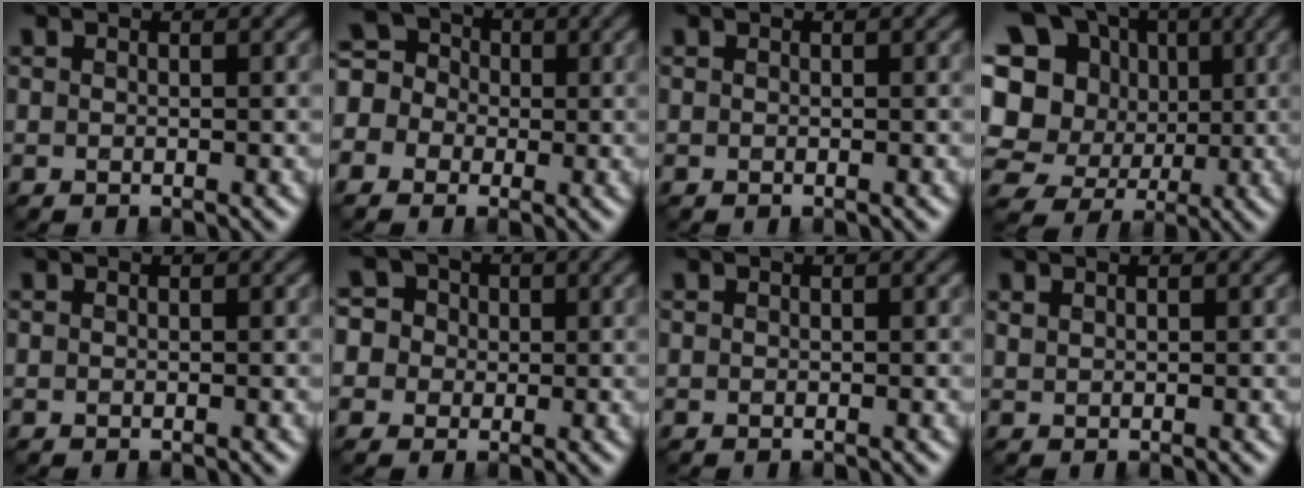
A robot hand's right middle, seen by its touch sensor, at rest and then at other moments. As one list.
[{"total": 5.7, "force": [-0.8, 5.3, 2.1], "torque": [-0.061, 0.031, -0.043]}, {"total": 0.0}, {"total": 16.4, "force": [0.3, 14.6, 7.4], "torque": [-0.195, 0.028, -0.011]}, {"total": 0.0}, {"total": 7.0, "force": [1.7, 6.3, 2.6], "torque": [-0.051, 0.043, -0.006]}, {"total": 0.0}, {"total": 0.6, "force": [0.6, 0.0, 0.2], "torque": [-0.011, 0.000, 0.017]}]